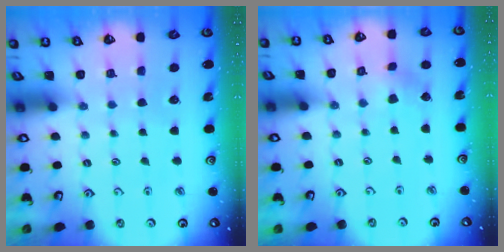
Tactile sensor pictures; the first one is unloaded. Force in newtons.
{"total": 2.9, "press": 2.9, "slide": 0.2}